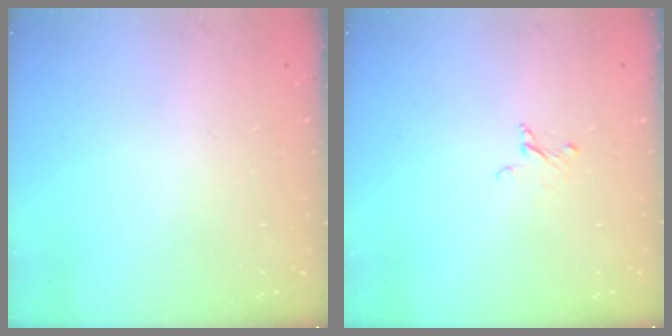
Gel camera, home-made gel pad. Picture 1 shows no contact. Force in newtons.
{"total": 2.1, "press": 2.1, "slide": 0.1}